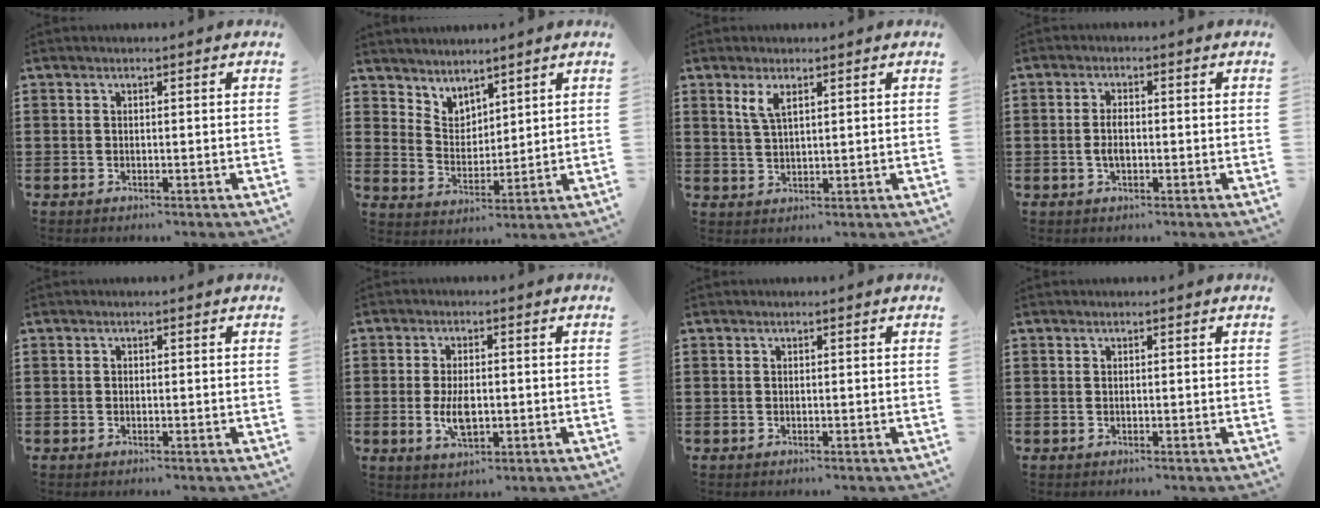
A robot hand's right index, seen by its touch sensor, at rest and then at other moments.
{"total": 4.1, "force": [3.8, 1.4, -0.5], "torque": [-0.007, -0.014, 0.073]}
{"total": 3.2, "force": [1.7, 1.1, 2.5], "torque": [-0.054, 0.005, 0.029]}
{"total": 2.9, "force": [-0.4, 1.4, 2.5], "torque": [-0.054, 0.000, -0.010]}
{"total": 0.0}
{"total": 5.0, "force": [-0.7, 2.6, 4.3], "torque": [-0.095, -0.003, -0.016]}
{"total": 0.0}
{"total": 0.0}